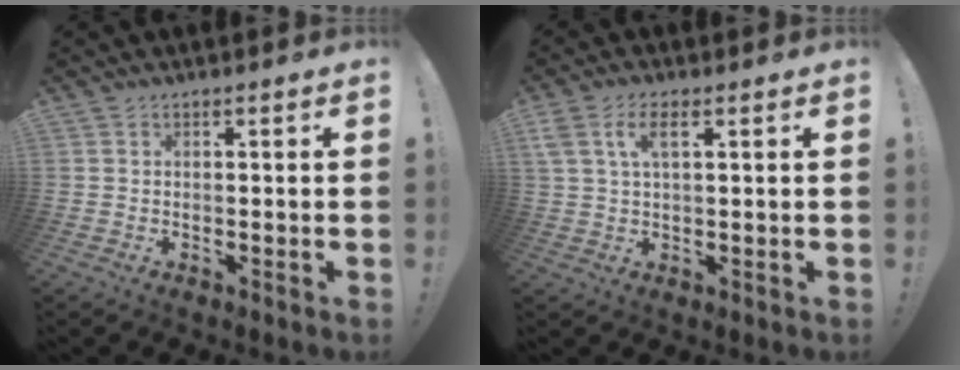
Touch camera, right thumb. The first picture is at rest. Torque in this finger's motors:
{"motor_torque": [-0.11, 0.94, 0.37, -0.31, 0.02]}